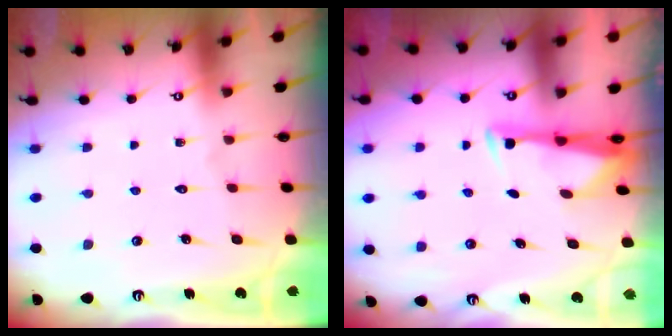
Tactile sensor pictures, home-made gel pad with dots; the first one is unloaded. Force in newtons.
{"total": 3.4, "press": 3.2, "slide": 0.9}